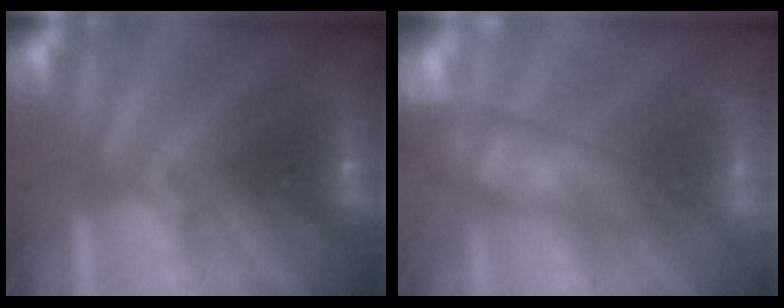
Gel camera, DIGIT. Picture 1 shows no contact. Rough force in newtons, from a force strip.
{"total": 4.4}